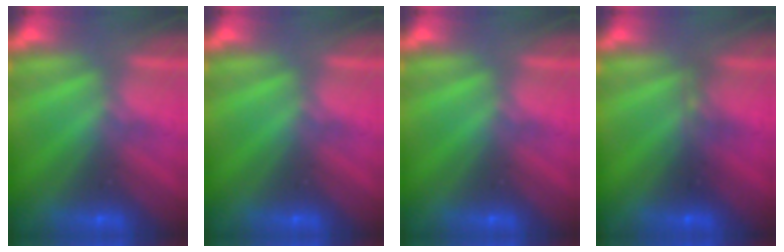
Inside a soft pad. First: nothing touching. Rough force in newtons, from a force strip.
{"total": 0.0}
{"total": 0.0}
{"total": 2.2}